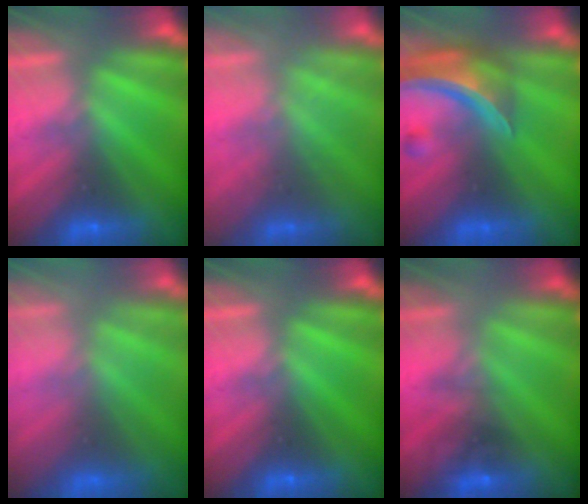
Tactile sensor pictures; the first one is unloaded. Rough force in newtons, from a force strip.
{"total": 1.8}
{"total": 7.8}
{"total": 6.0}
{"total": 0.0}
{"total": 1.6}